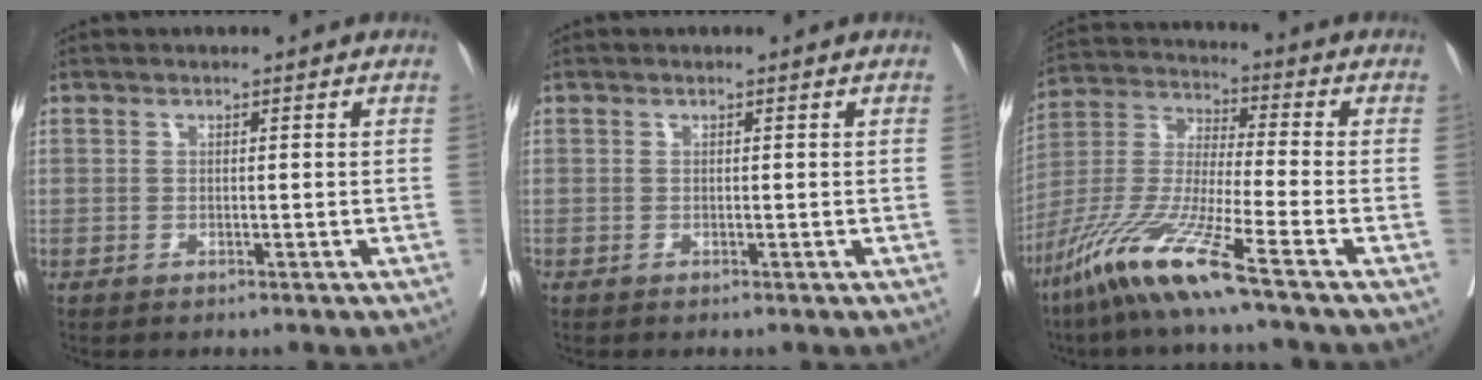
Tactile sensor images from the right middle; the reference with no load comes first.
{"total": 0.0}
{"total": 13.7, "force": [-8.6, -0.7, 10.6], "torque": [-0.228, -0.037, -0.172]}